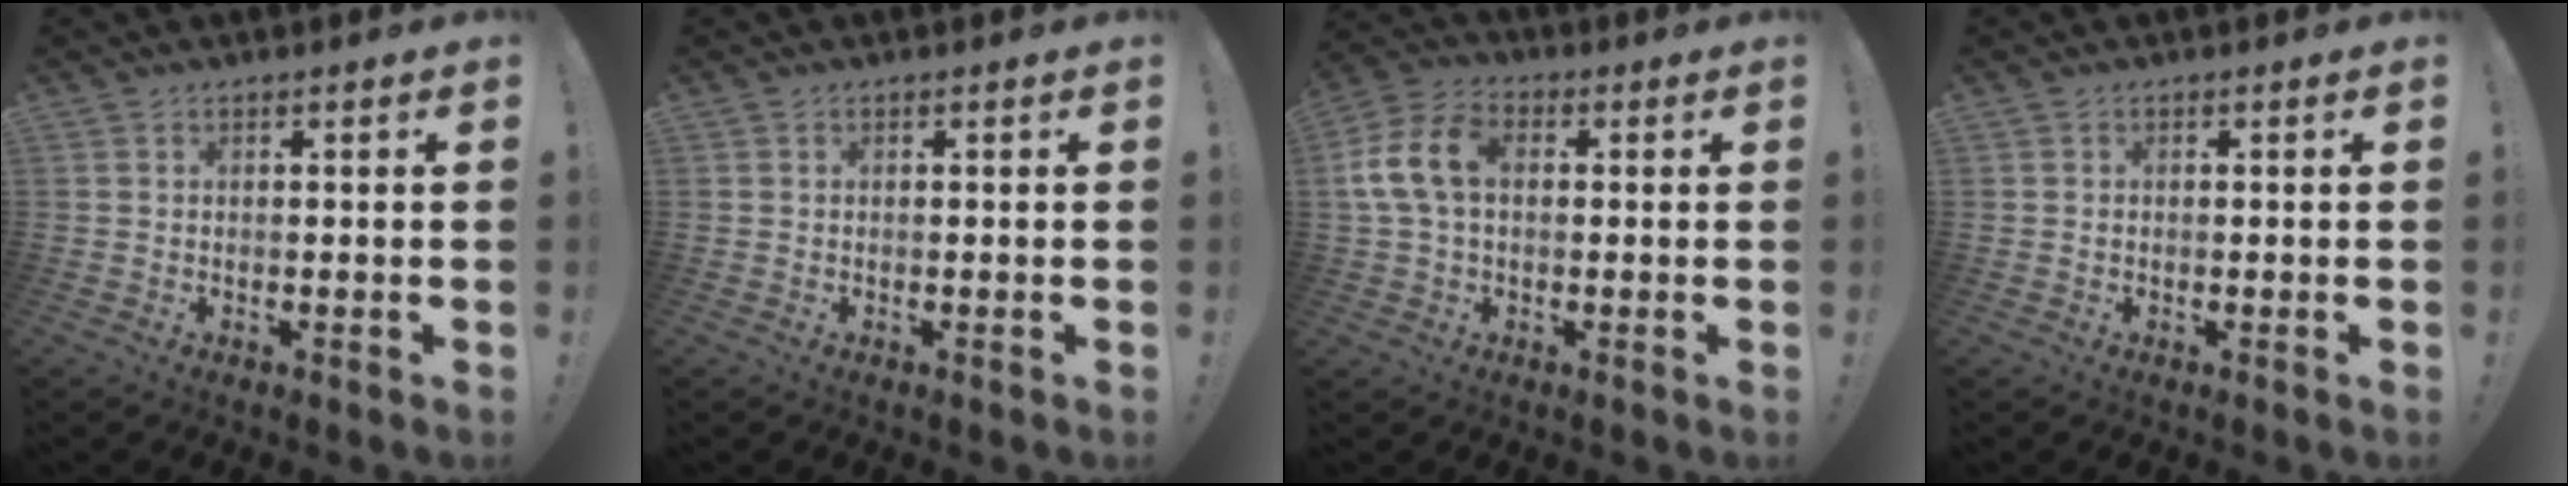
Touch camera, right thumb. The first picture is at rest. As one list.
[{"total": 0.0}, {"total": 12.1, "force": [1.2, 8.0, 9.0], "torque": [-0.182, 0.018, 0.026]}, {"total": 0.0}]